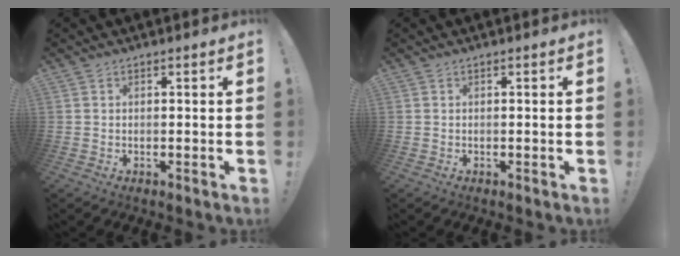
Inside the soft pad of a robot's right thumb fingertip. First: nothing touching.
{"total": 0.6, "force": [0.0, -0.1, 0.5], "torque": [-0.011, 0.000, -0.001]}